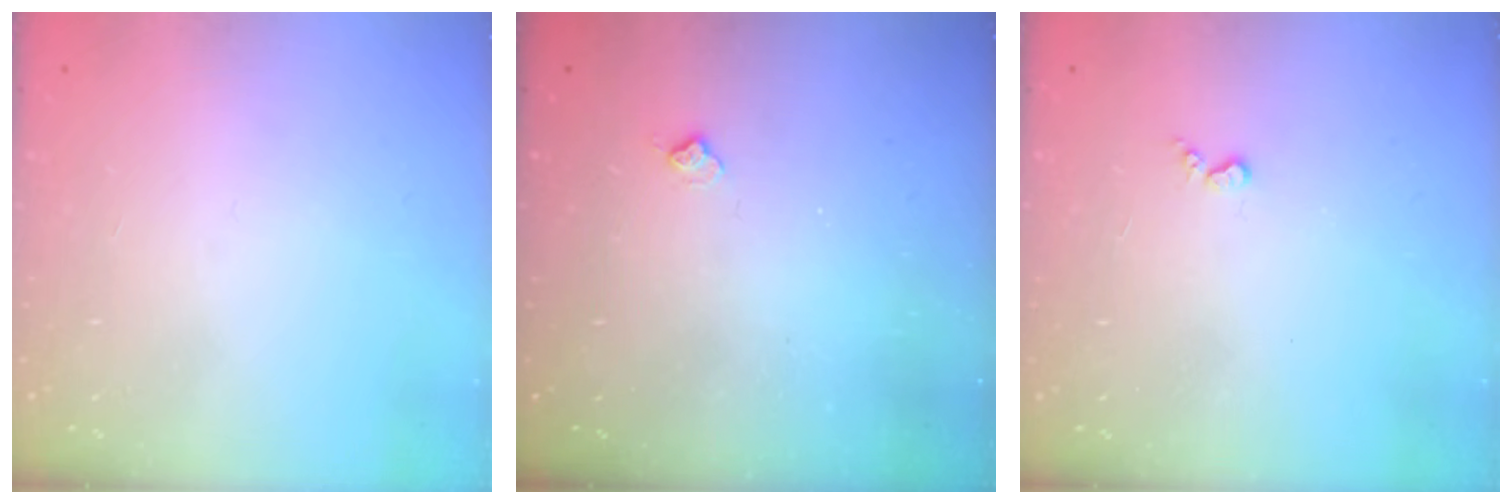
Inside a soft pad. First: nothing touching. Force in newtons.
{"total": 4.7, "press": 4.7, "slide": 0.6}
{"total": 2.4, "press": 2.4, "slide": 0.4}